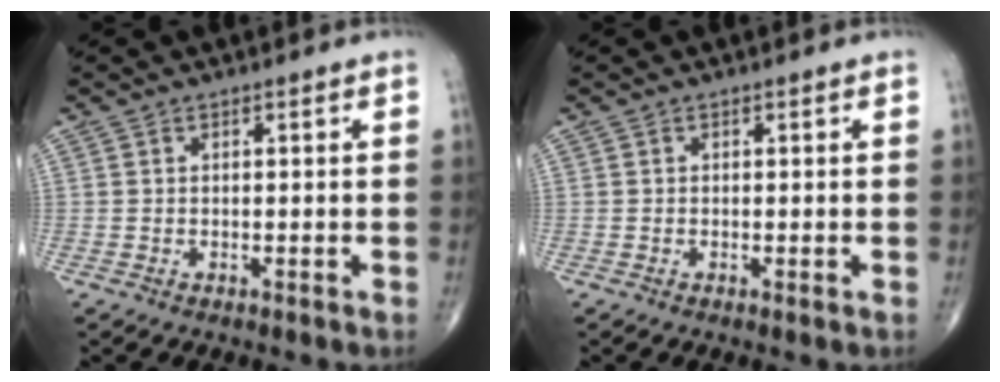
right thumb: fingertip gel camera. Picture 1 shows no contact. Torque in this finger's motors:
{"motor_torque": [-0.49, 0.29, 0.07, 0.18, -0.03]}